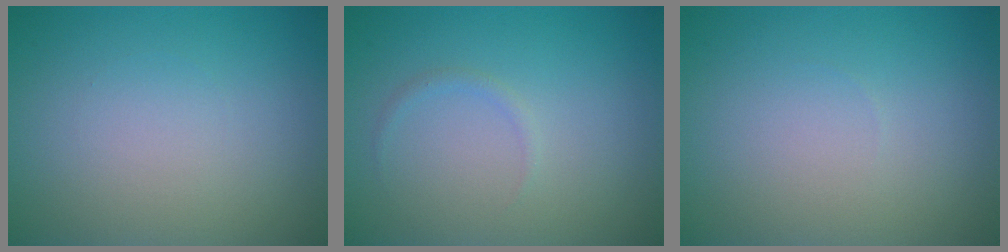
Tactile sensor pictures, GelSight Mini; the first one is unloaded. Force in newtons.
{"total": 0.6, "press": 0.6, "slide": 0.1}
{"total": 0.0}